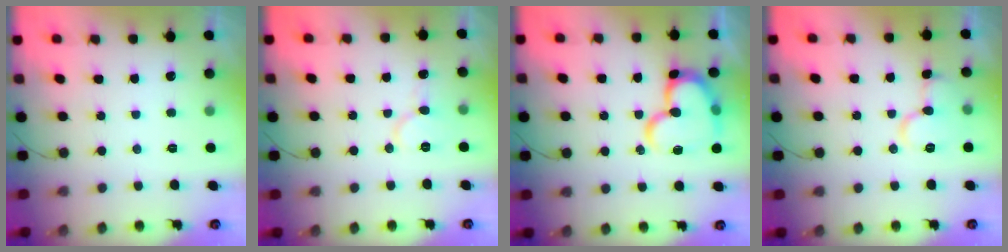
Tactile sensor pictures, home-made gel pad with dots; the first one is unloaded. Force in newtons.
{"total": 6.7, "press": 6.7, "slide": 0.7}
{"total": 17.6, "press": 17.5, "slide": 1.7}
{"total": 10.1, "press": 10.1, "slide": 0.9}